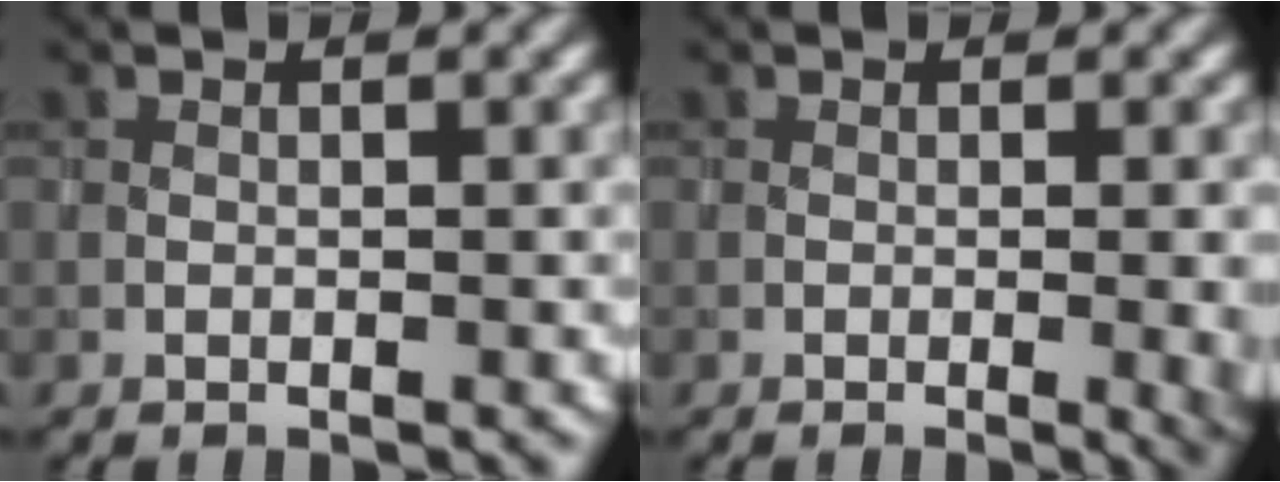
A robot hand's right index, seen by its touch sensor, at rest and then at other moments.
{"total": 3.1, "force": [-0.4, 0.9, 3.0], "torque": [-0.032, -0.003, -0.004]}